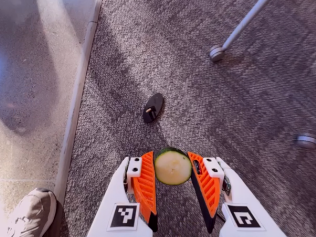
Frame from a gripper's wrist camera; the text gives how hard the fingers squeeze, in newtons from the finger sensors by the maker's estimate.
{"total": 8.2, "left": 7.7, "right": 8.6}